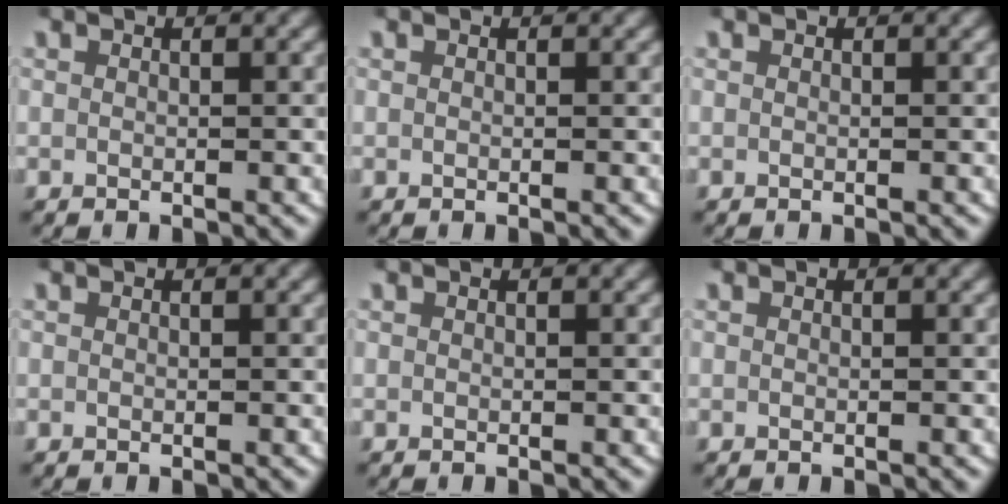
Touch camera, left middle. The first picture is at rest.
{"total": 0.0}
{"total": 0.0}
{"total": 0.0}
{"total": 0.0}
{"total": 0.0}